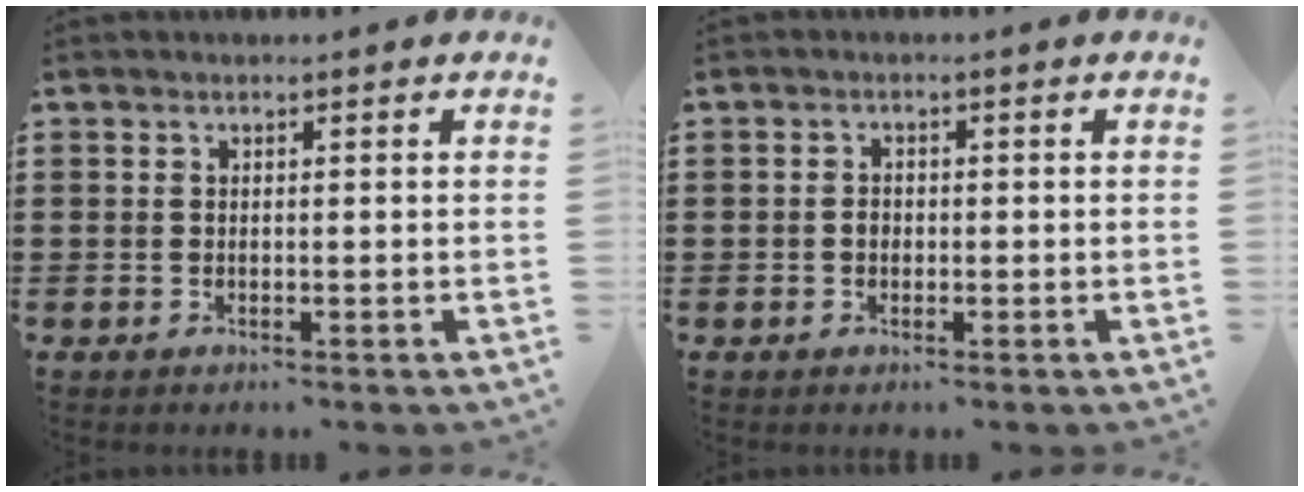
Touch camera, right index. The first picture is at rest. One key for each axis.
{"total": 1.3, "fx": -0.3, "fy": 0.9, "fz": 0.9, "tx": -0.020, "ty": 0.000, "tz": -0.005}